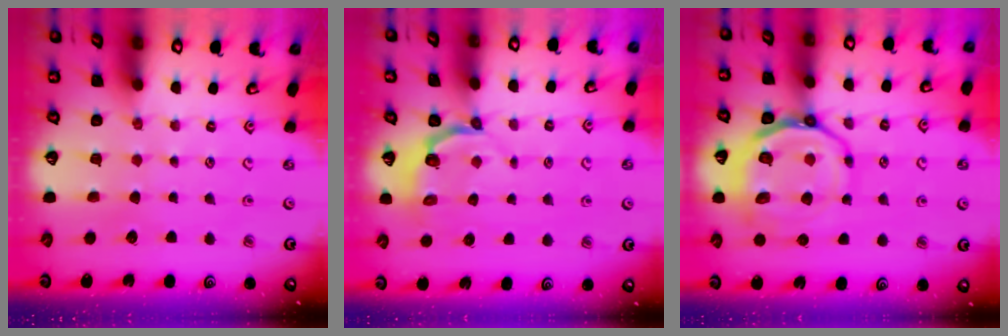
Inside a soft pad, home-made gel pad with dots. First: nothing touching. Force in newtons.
{"total": 4.7, "press": 4.2, "slide": 2.3}
{"total": 15.0, "press": 14.9, "slide": 1.8}